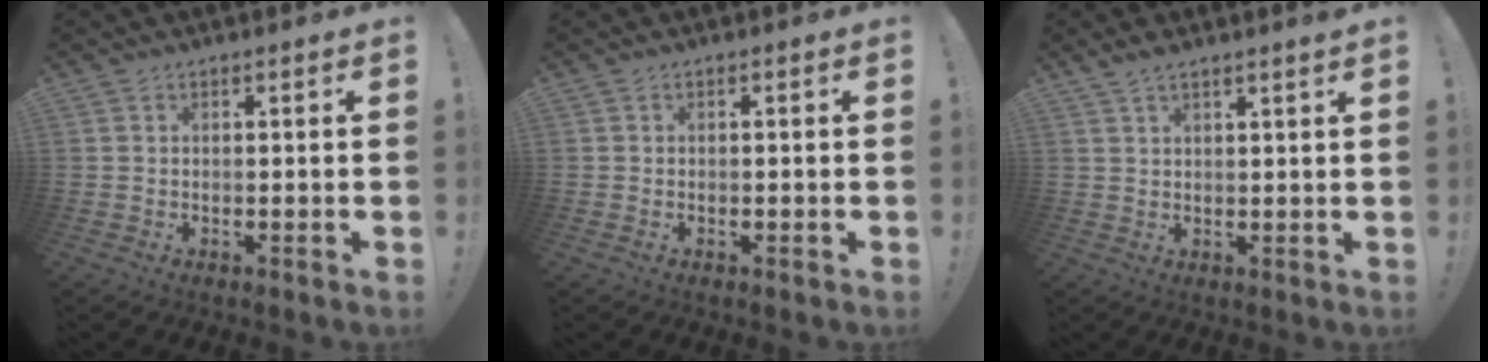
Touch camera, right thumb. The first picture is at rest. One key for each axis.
{"total": 0.0}
{"total": 3.0, "fx": 2.4, "fy": 0.2, "fz": 1.8, "tx": -0.033, "ty": -0.010, "tz": 0.043}